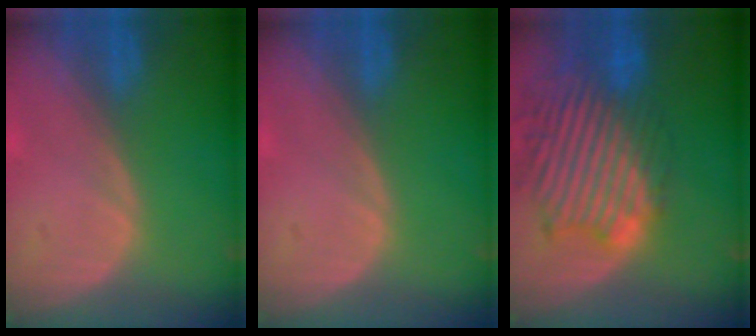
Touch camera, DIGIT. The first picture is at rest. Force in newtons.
{"total": 0.0}
{"total": 13.8, "press": 11.7, "slide": 7.3}